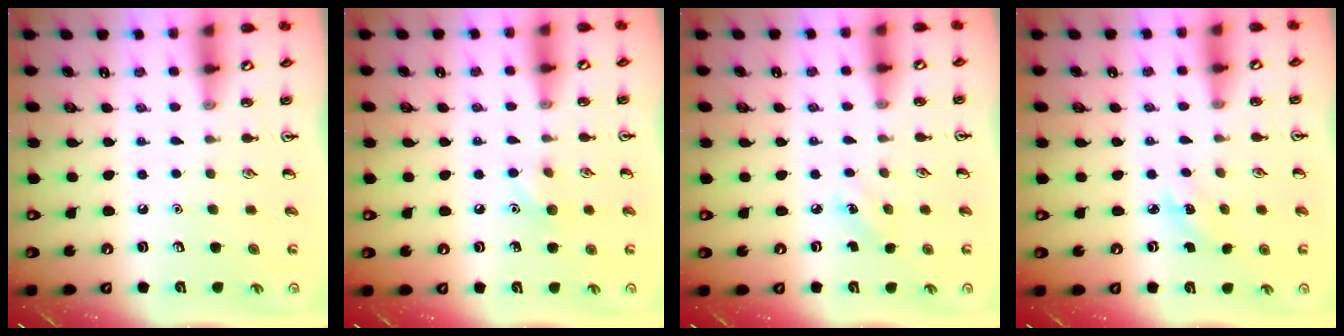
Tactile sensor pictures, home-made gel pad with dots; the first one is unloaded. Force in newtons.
{"total": 6.2, "press": 5.9, "slide": 1.8}
{"total": 1.9, "press": 1.7, "slide": 0.7}
{"total": 2.4, "press": 2.2, "slide": 0.8}